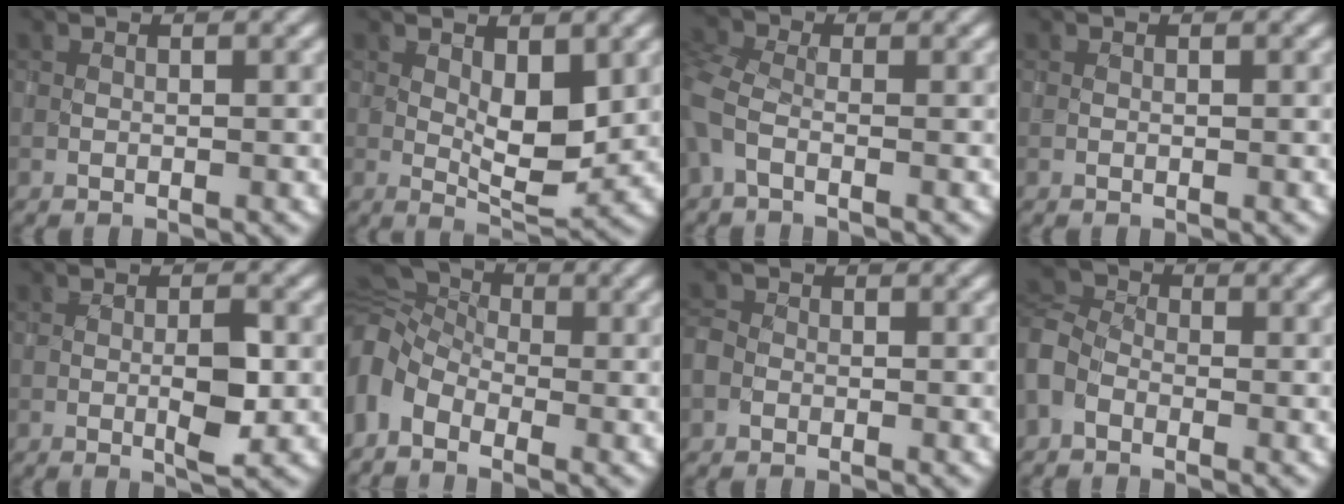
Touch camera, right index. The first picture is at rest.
{"total": 4.8, "force": [0.8, 2.3, 4.1], "torque": [-0.070, -0.010, 0.020]}
{"total": 3.2, "force": [-0.9, 1.9, 2.5], "torque": [-0.070, 0.004, -0.034]}
{"total": 0.0}
{"total": 3.1, "force": [-0.5, 1.0, 2.9], "torque": [-0.053, -0.005, -0.007]}
{"total": 7.7, "force": [-1.3, 5.6, 5.1], "torque": [-0.101, 0.009, -0.028]}
{"total": 1.9, "force": [-0.6, 1.6, 0.8], "torque": [-0.003, 0.006, -0.018]}
{"total": 3.7, "force": [-1.6, 2.6, 2.2], "torque": [-0.050, 0.008, -0.051]}